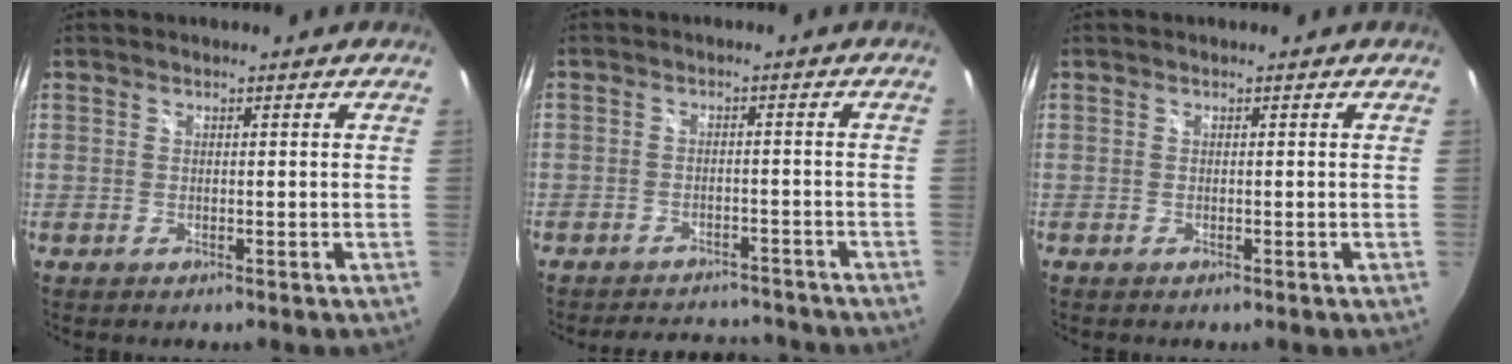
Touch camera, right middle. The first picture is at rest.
{"total": 8.9, "force": [-8.0, 3.2, 2.2], "torque": [-0.053, 0.029, -0.103]}
{"total": 0.0}